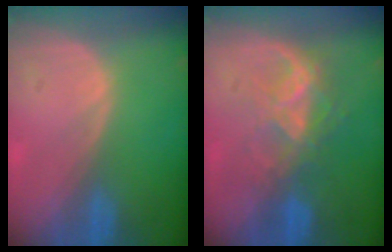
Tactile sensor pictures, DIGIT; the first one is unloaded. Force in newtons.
{"total": 6.7, "press": 6.0, "slide": 3.0}